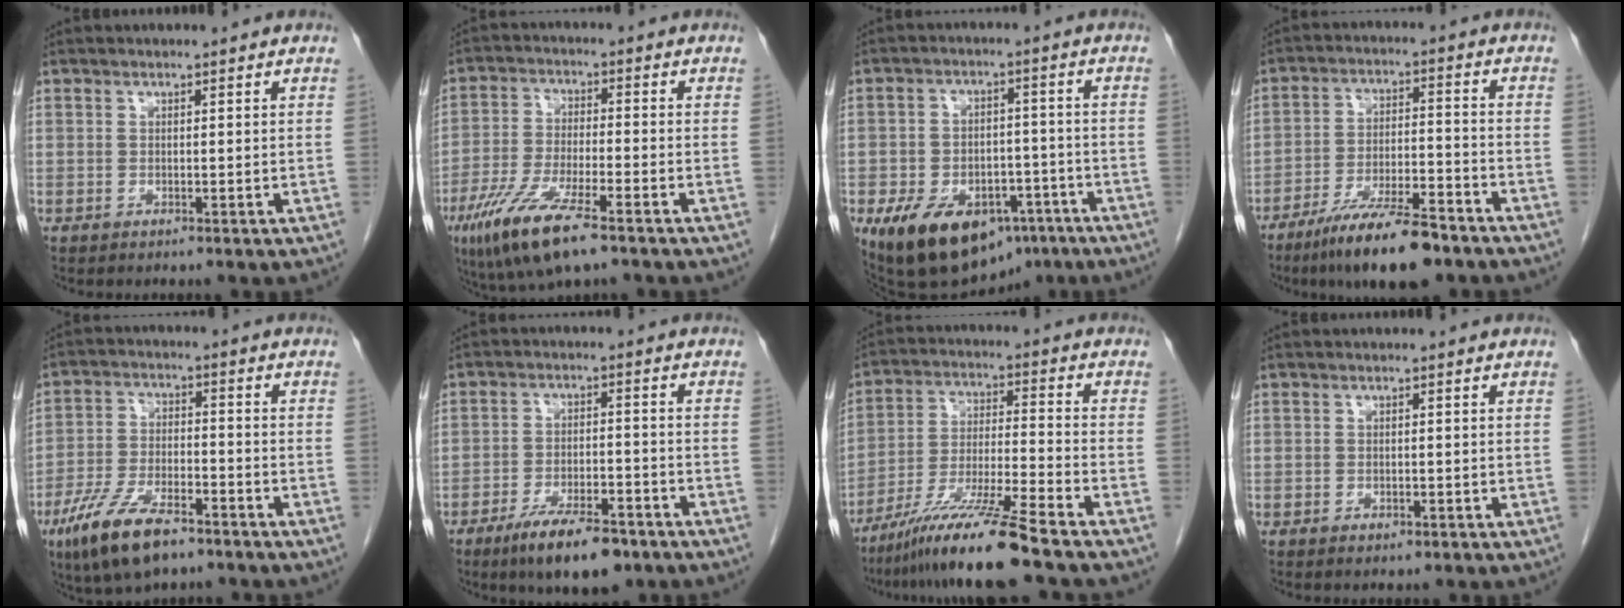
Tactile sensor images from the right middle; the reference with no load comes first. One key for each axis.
{"total": 11.3, "fx": -6.8, "fy": 2.0, "fz": 8.7, "tx": -0.180, "ty": -0.023, "tz": -0.120}
{"total": 16.1, "fx": -9.2, "fy": 9.4, "fz": 9.4, "tx": -0.160, "ty": 0.009, "tz": -0.131}
{"total": 12.4, "fx": -9.3, "fy": 2.2, "fz": 8.0, "tx": -0.137, "ty": -0.015, "tz": -0.160}
{"total": 11.7, "fx": -7.5, "fy": 4.1, "fz": 8.0, "tx": -0.162, "ty": -0.011, "tz": -0.133}
{"total": 10.4, "fx": -7.2, "fy": 3.0, "fz": 6.8, "tx": -0.111, "ty": -0.009, "tz": -0.116}
{"total": 12.8, "fx": -9.8, "fy": -1.6, "fz": 8.0, "tx": -0.149, "ty": -0.027, "tz": -0.180}
{"total": 1.0, "fx": -0.6, "fy": 0.6, "fz": 0.6, "tx": -0.011, "ty": 0.000, "tz": -0.003}